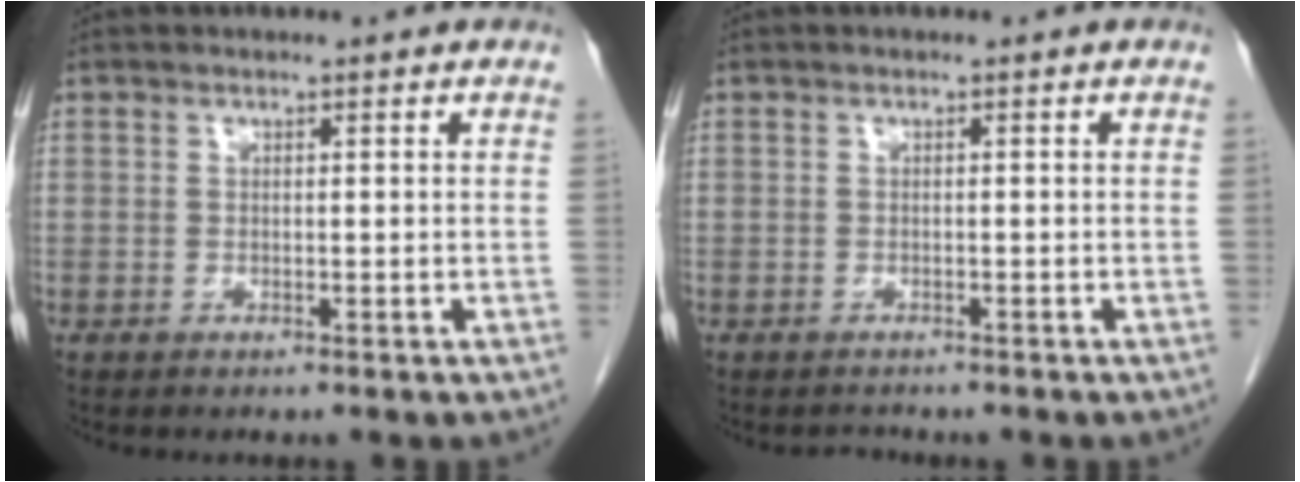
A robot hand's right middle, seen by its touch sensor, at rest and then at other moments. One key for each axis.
{"total": 1.0, "fx": -0.9, "fy": 0.3, "fz": -0.2, "tx": 0.000, "ty": -0.003, "tz": -0.014}